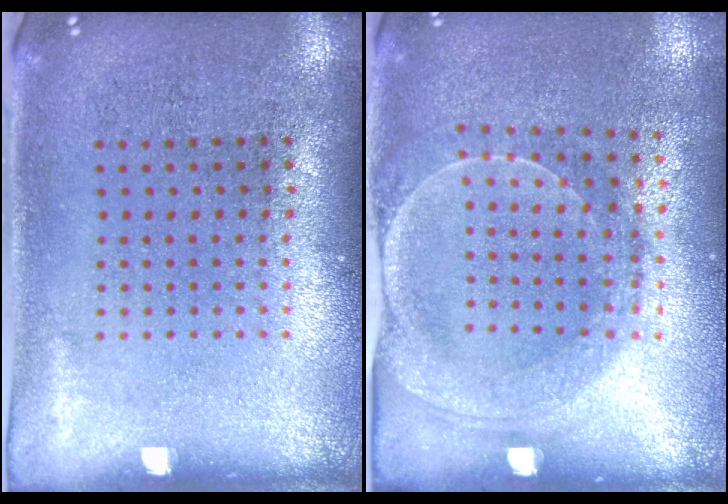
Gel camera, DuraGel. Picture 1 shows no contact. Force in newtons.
{"total": 1.7, "press": 1.7, "slide": 0.3}